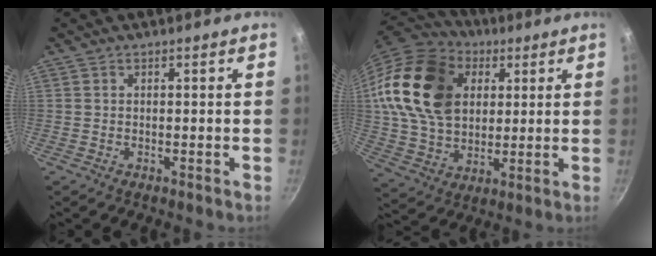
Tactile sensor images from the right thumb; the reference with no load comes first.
{"total": 23.5, "force": [7.2, 16.7, 14.9], "torque": [-0.255, -0.002, 0.131]}